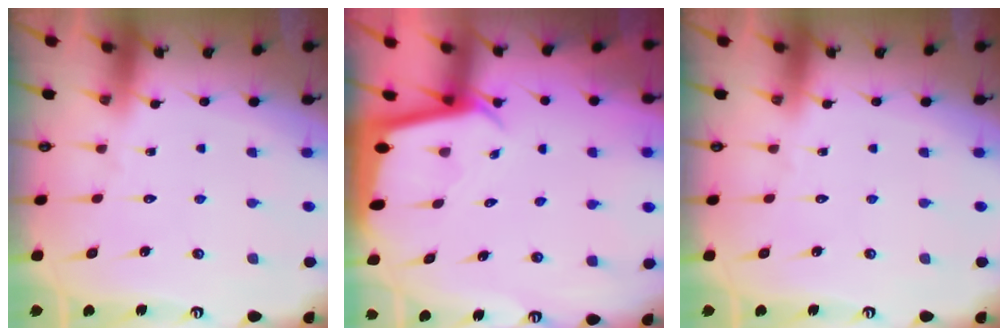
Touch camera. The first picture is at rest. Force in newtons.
{"total": 2.1, "press": 2.1, "slide": 0.2}
{"total": 0.0}